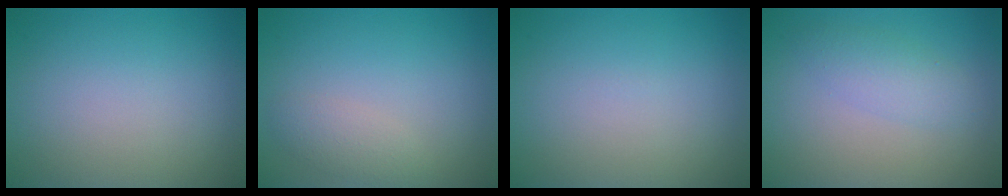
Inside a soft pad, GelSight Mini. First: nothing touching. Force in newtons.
{"total": 1.7, "press": 1.7, "slide": 0.0}
{"total": 0.0}
{"total": 2.2, "press": 2.2, "slide": 0.1}